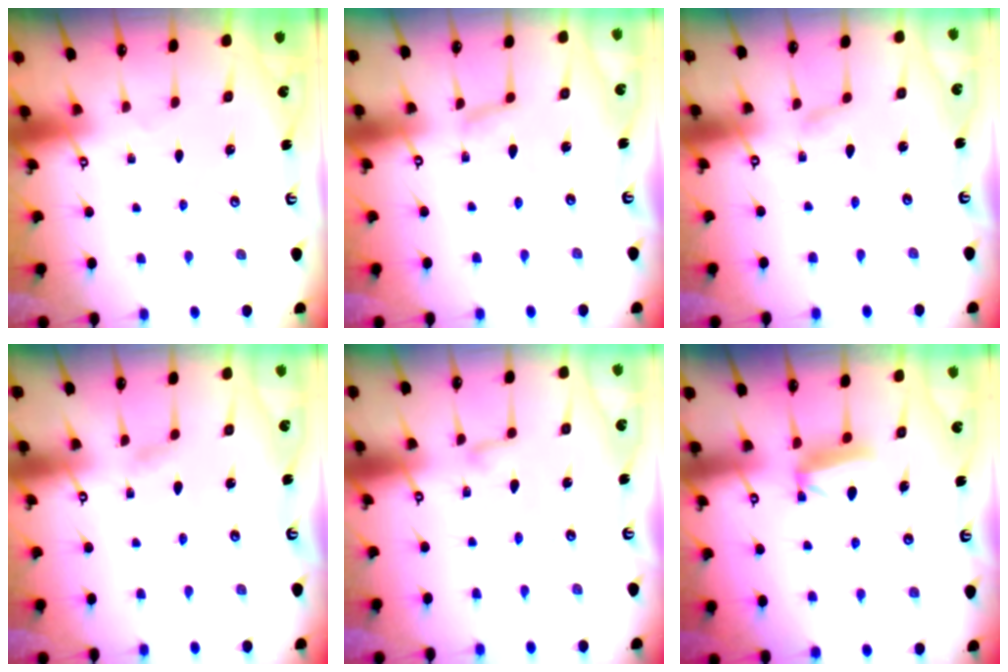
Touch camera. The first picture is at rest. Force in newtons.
{"total": 4.1, "press": 4.1, "slide": 0.3}
{"total": 1.5, "press": 1.5, "slide": 0.2}
{"total": 2.4, "press": 2.4, "slide": 0.3}
{"total": 2.7, "press": 2.7, "slide": 0.1}
{"total": 8.0, "press": 8.0, "slide": 0.7}